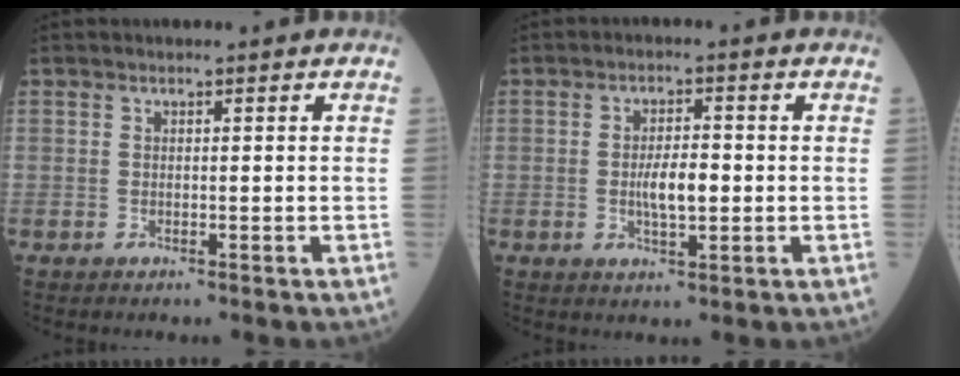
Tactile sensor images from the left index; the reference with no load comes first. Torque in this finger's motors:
{"motor_torque": [1.17, 0.00, 0.17, 0.05]}